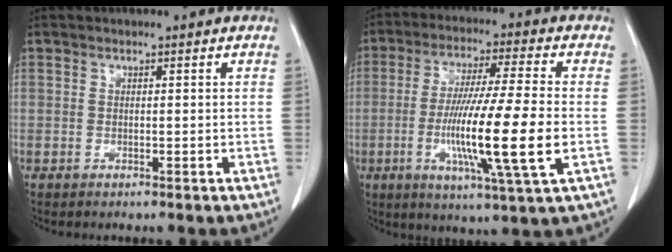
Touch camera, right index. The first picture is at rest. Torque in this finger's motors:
{"motor_torque": [1.70, -0.44, 1.06, 0.21]}